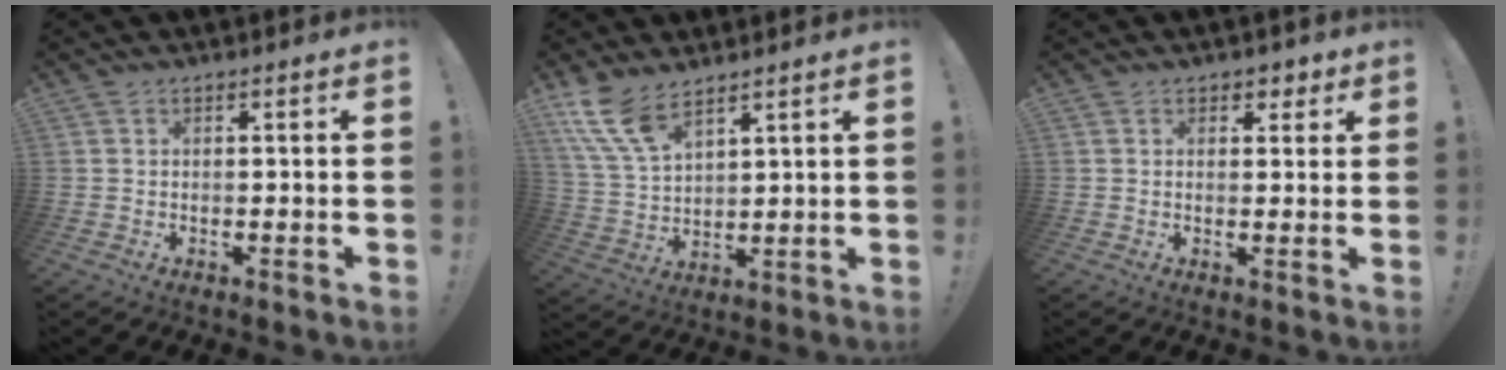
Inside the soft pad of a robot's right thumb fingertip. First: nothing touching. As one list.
[{"total": 10.6, "force": [7.5, 4.3, 6.1], "torque": [-0.134, -0.036, 0.147]}, {"total": 3.1, "force": [1.9, 2.3, 0.9], "torque": [0.008, -0.011, 0.029]}]